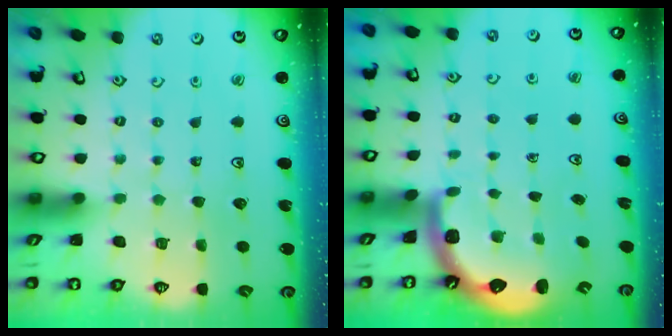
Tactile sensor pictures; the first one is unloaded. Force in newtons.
{"total": 1.5, "press": 1.4, "slide": 0.6}